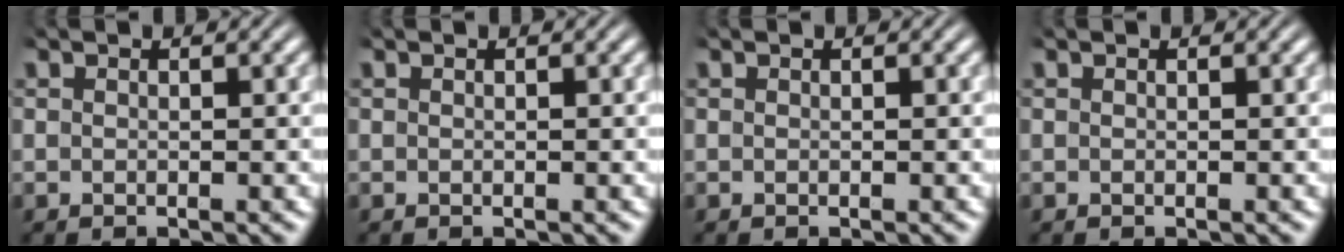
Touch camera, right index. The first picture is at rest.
{"total": 0.0}
{"total": 0.0}
{"total": 0.0}